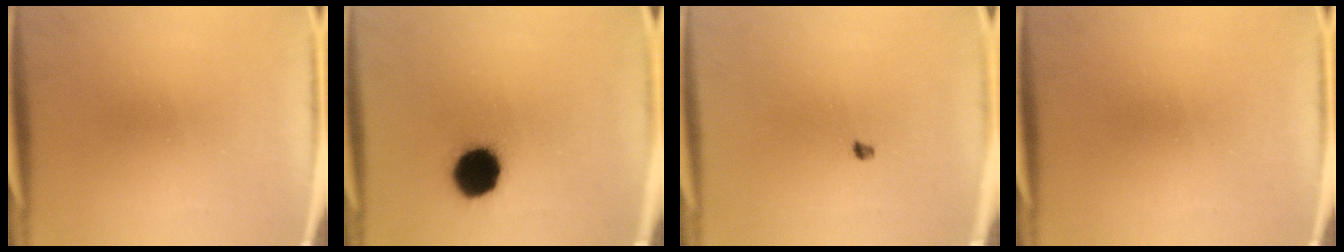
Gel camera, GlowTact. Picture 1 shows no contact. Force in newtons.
{"total": 12.6}
{"total": 1.1}
{"total": 0.0}